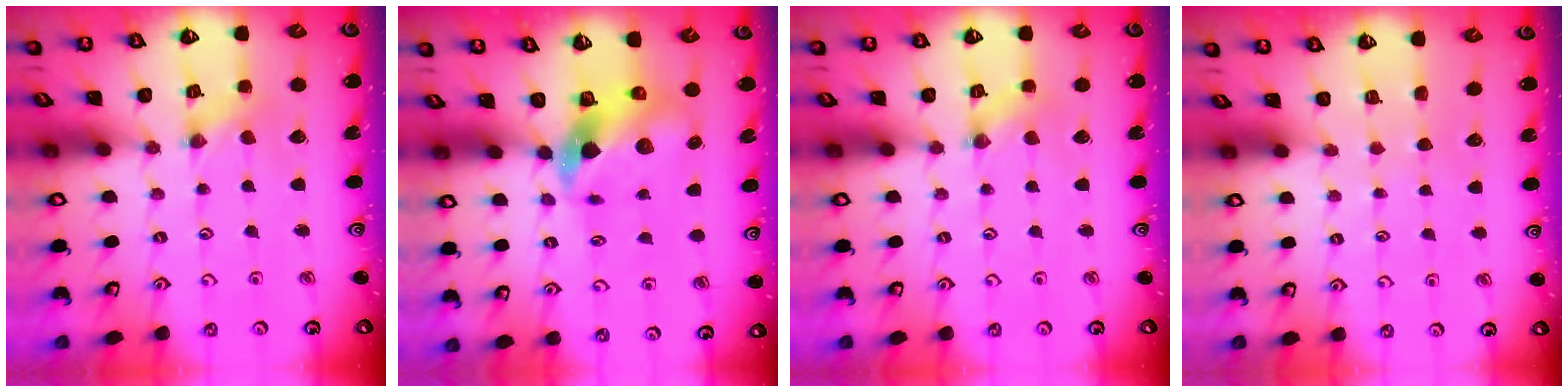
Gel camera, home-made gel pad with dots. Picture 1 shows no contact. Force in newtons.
{"total": 9.1, "press": 9.0, "slide": 1.7}
{"total": 1.6, "press": 1.5, "slide": 0.2}
{"total": 0.6, "press": 0.6, "slide": 0.1}